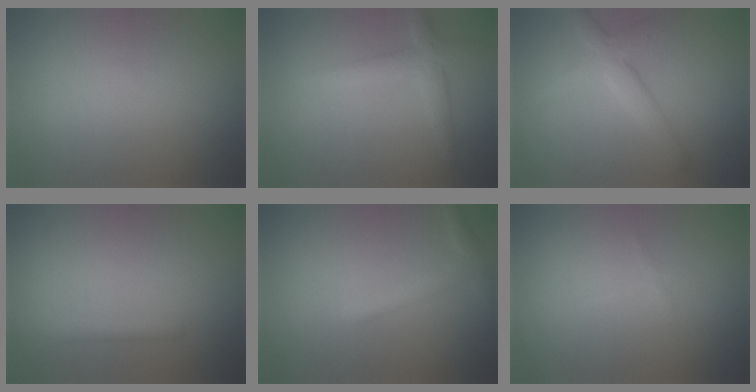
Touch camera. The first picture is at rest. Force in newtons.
{"total": 2.7, "press": 2.7, "slide": 0.1}
{"total": 3.7, "press": 3.7, "slide": 0.1}
{"total": 1.4, "press": 1.4, "slide": 0.1}
{"total": 2.2, "press": 2.2, "slide": 0.1}
{"total": 0.5, "press": 0.5, "slide": 0.0}